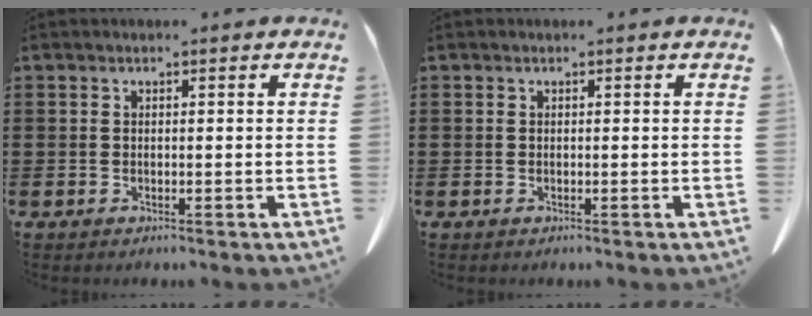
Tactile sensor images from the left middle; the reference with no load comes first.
{"total": 0.0}